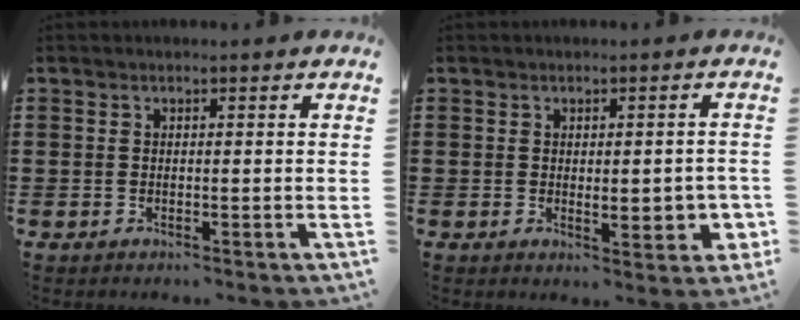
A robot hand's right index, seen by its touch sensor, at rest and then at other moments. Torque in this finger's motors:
{"motor_torque": [0.28, -0.27, 0.34, 0.09]}